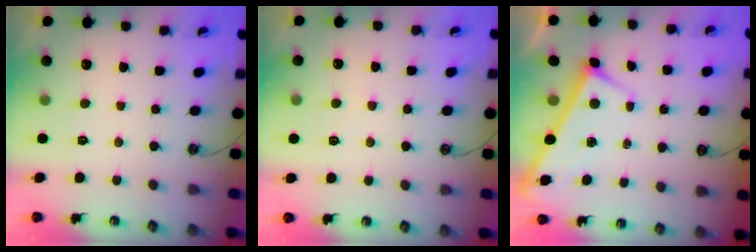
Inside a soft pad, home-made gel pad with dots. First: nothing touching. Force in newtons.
{"total": 2.5, "press": 2.5, "slide": 0.2}
{"total": 3.0, "press": 3.0, "slide": 0.2}